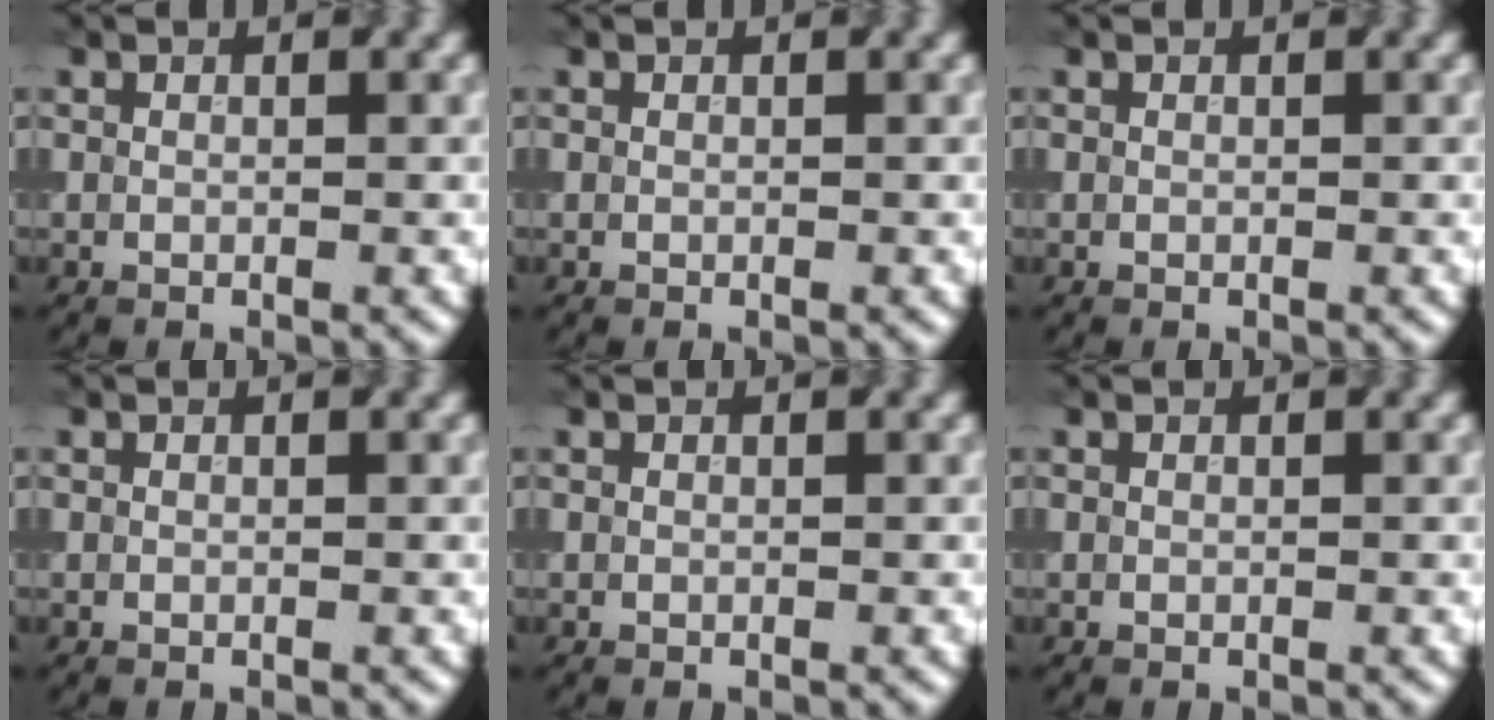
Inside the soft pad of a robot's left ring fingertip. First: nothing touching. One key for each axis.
{"total": 0.0}
{"total": 0.0}
{"total": 0.0}
{"total": 0.0}
{"total": 0.0}